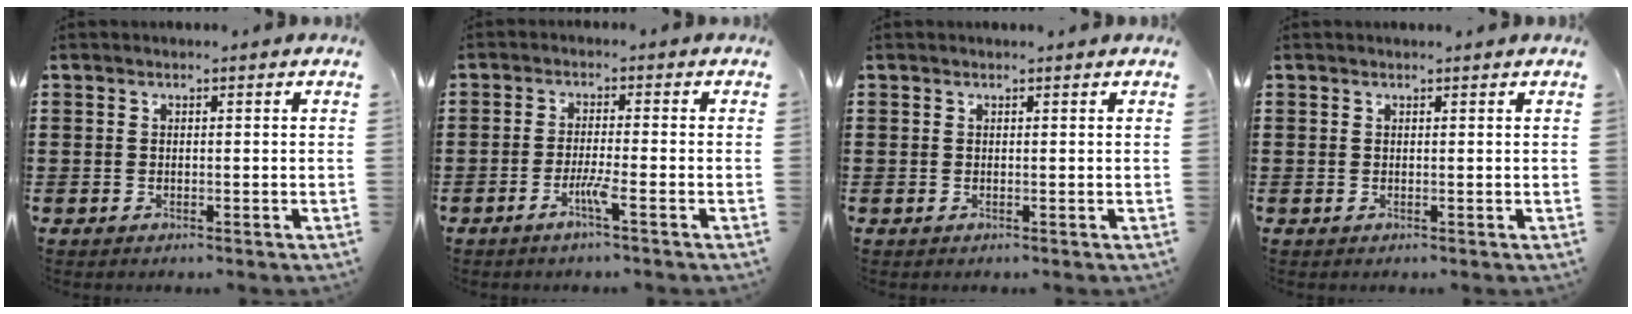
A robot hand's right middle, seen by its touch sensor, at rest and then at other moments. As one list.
[{"total": 3.4, "force": [-2.0, -0.2, 2.7], "torque": [-0.052, -0.005, -0.040]}, {"total": 0.0}, {"total": 0.0}]